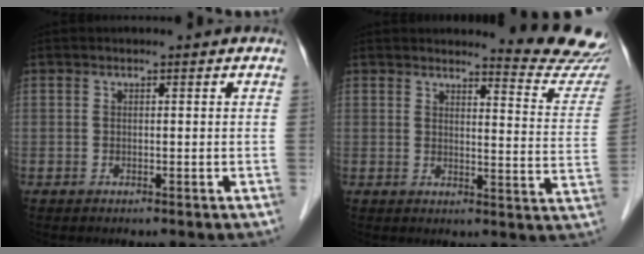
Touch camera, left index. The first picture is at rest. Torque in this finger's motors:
{"motor_torque": [1.07, -1.07, 0.33, 0.04]}